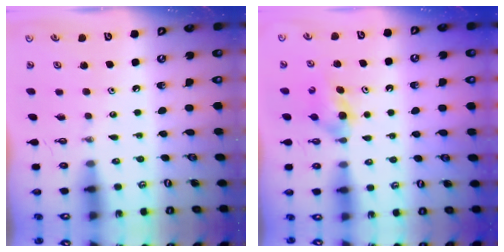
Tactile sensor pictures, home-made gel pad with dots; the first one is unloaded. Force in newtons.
{"total": 3.6, "press": 3.5, "slide": 1.0}